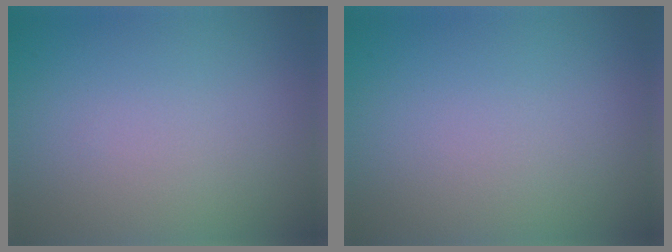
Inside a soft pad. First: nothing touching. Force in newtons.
{"total": 0.0}